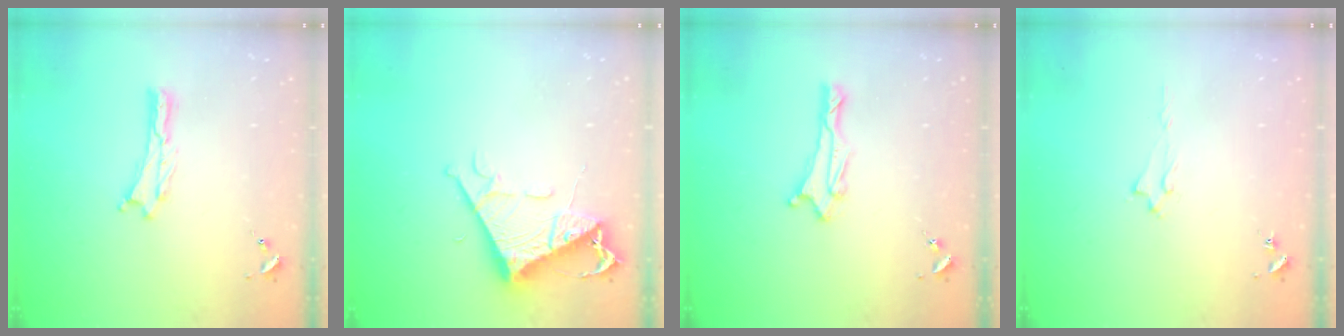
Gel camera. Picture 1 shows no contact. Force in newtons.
{"total": 9.6, "press": 9.6, "slide": 0.9}
{"total": 2.0, "press": 1.8, "slide": 0.8}
{"total": 1.6, "press": 1.6, "slide": 0.2}